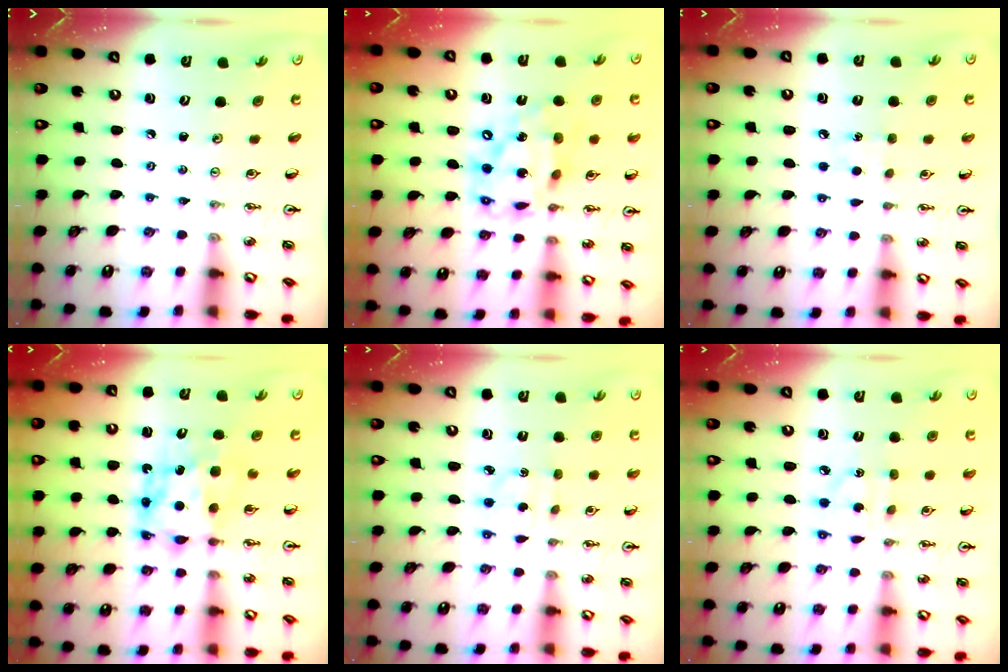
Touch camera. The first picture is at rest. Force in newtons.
{"total": 16.4, "press": 16.3, "slide": 1.3}
{"total": 6.3, "press": 6.3, "slide": 0.8}
{"total": 7.0, "press": 7.0, "slide": 0.8}
{"total": 2.4, "press": 2.2, "slide": 0.8}
{"total": 4.0, "press": 4.0, "slide": 0.3}